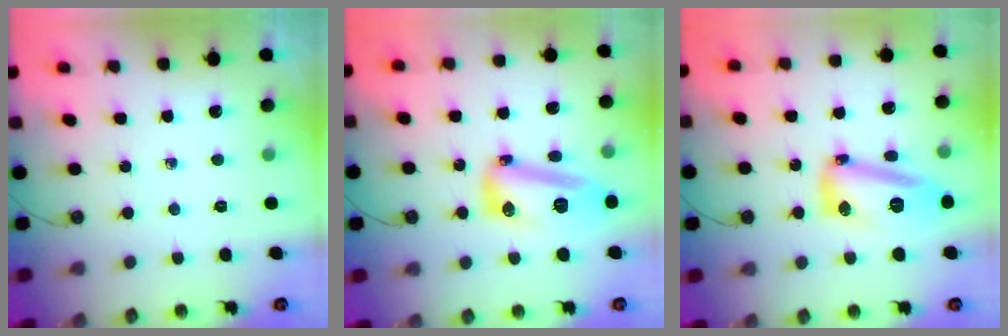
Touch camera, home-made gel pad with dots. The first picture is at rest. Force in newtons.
{"total": 13.8, "press": 13.7, "slide": 1.4}
{"total": 13.9, "press": 13.8, "slide": 1.2}